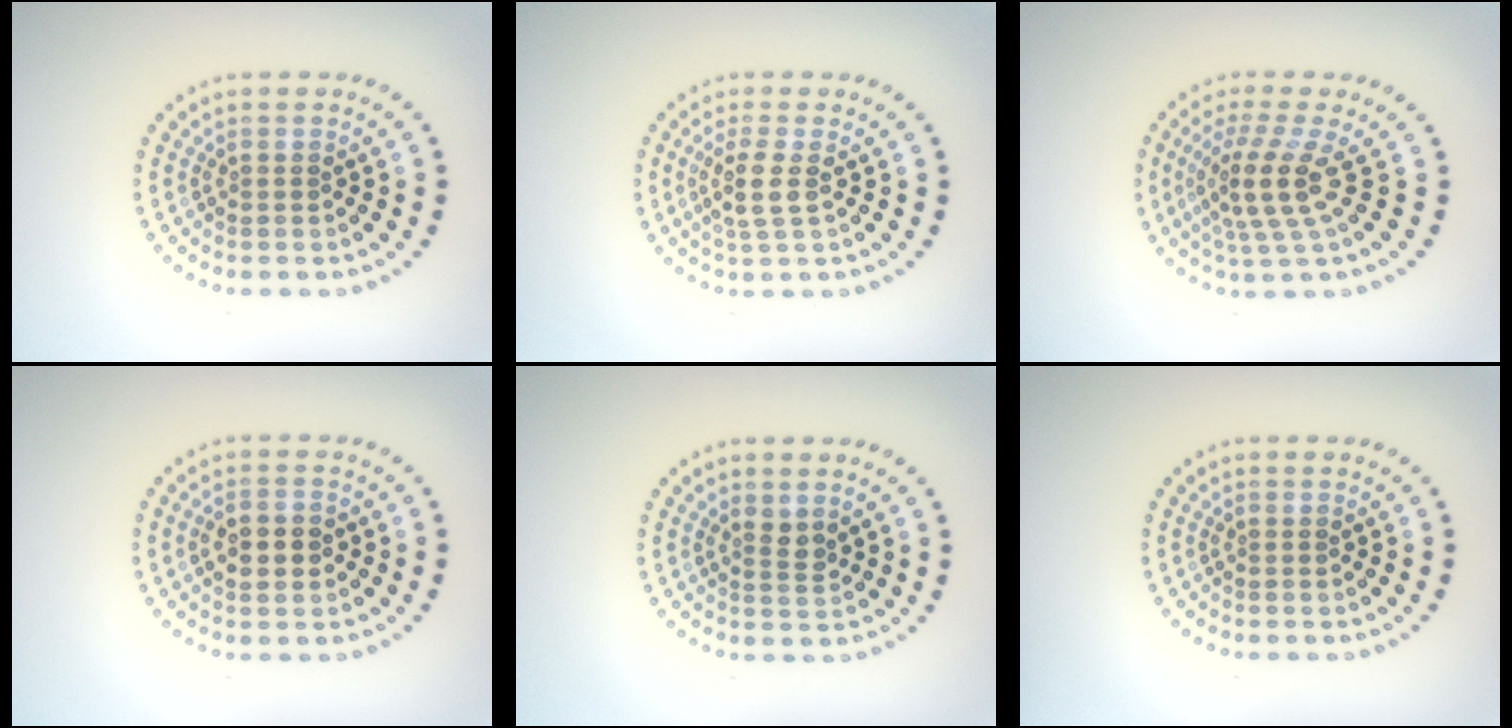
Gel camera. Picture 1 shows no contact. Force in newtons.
{"total": 2.4, "press": 2.0, "slide": 1.3}
{"total": 4.0, "press": 2.8, "slide": 2.9}
{"total": 3.2, "press": 3.2, "slide": 0.2}
{"total": 1.3, "press": 1.0, "slide": 0.8}
{"total": 0.0}